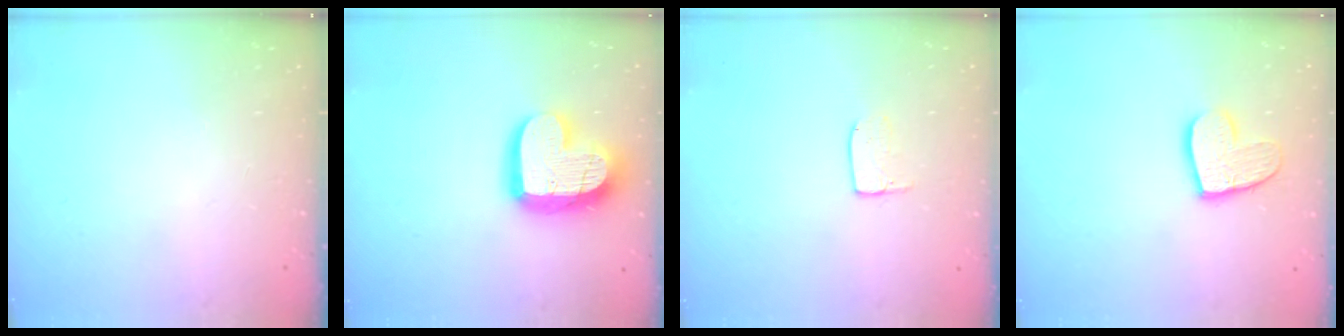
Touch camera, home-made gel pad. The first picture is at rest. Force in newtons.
{"total": 16.9, "press": 16.9, "slide": 1.3}
{"total": 5.2, "press": 5.2, "slide": 0.4}
{"total": 11.9, "press": 11.9, "slide": 0.9}